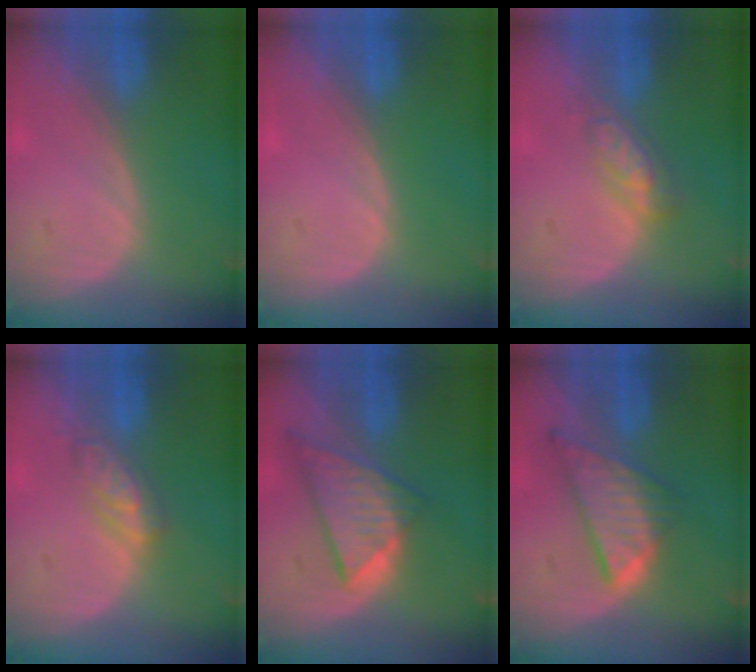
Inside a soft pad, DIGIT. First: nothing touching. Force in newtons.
{"total": 0.0}
{"total": 4.6, "press": 4.2, "slide": 2.0}
{"total": 4.7, "press": 4.5, "slide": 1.3}
{"total": 8.7, "press": 7.5, "slide": 4.3}
{"total": 8.6, "press": 7.3, "slide": 4.5}